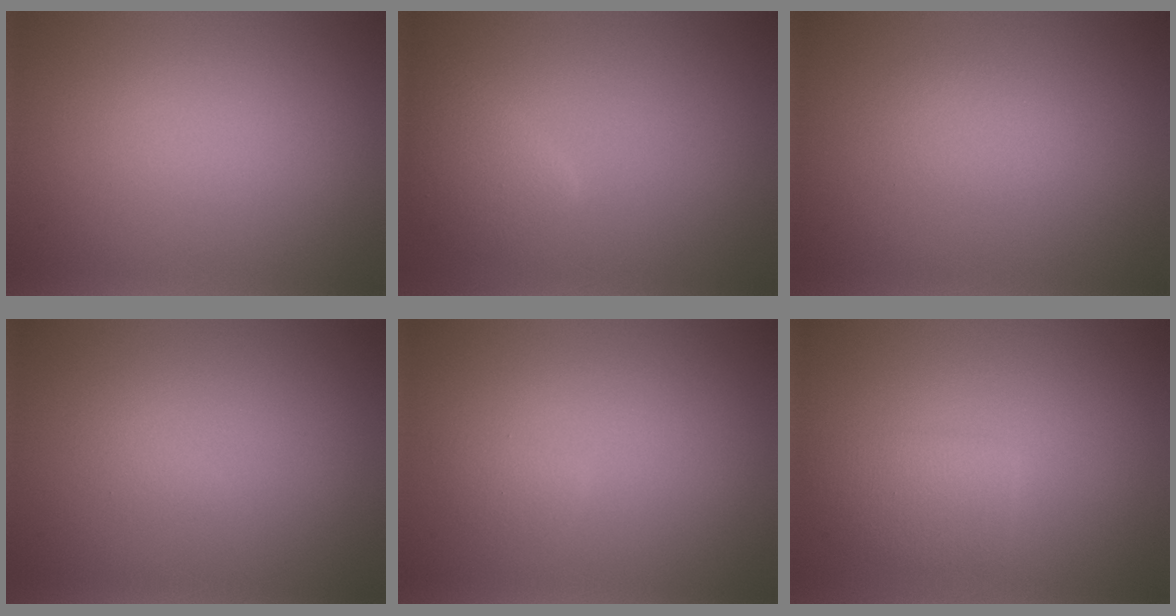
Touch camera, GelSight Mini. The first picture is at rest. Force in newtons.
{"total": 2.5, "press": 2.5, "slide": 0.1}
{"total": 1.2, "press": 1.2, "slide": 0.0}
{"total": 0.5, "press": 0.5, "slide": 0.0}
{"total": 0.8, "press": 0.8, "slide": 0.0}
{"total": 2.5, "press": 2.5, "slide": 0.1}